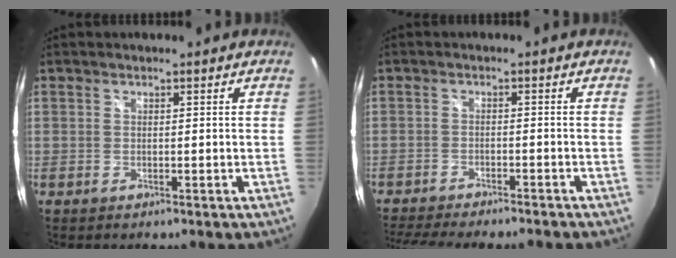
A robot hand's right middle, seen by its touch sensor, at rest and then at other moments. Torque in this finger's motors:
{"motor_torque": [1.07, -1.07, 0.22, 0.11]}